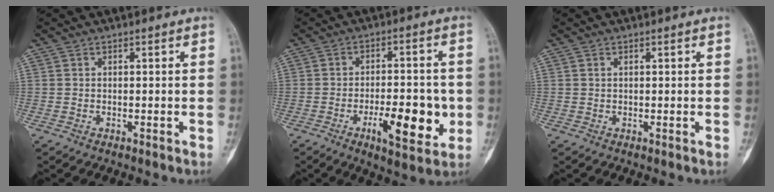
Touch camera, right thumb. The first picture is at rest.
{"total": 12.2, "force": [-3.4, 4.7, 10.7], "torque": [-0.145, 0.009, -0.048]}
{"total": 0.0}